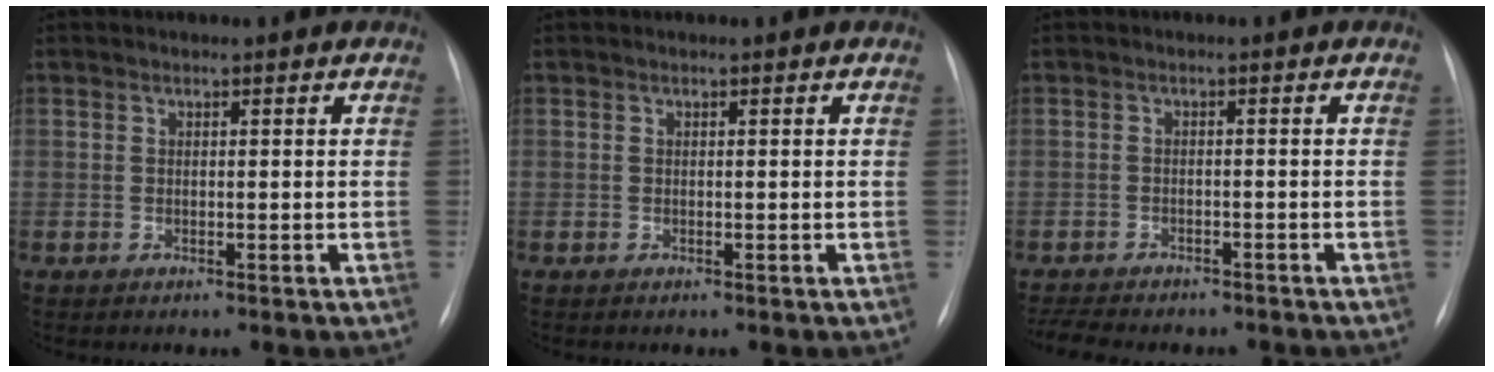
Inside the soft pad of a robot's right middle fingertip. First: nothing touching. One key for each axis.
{"total": 0.0}
{"total": 9.0, "fx": -7.9, "fy": 2.5, "fz": 3.4, "tx": -0.062, "ty": -0.001, "tz": -0.107}